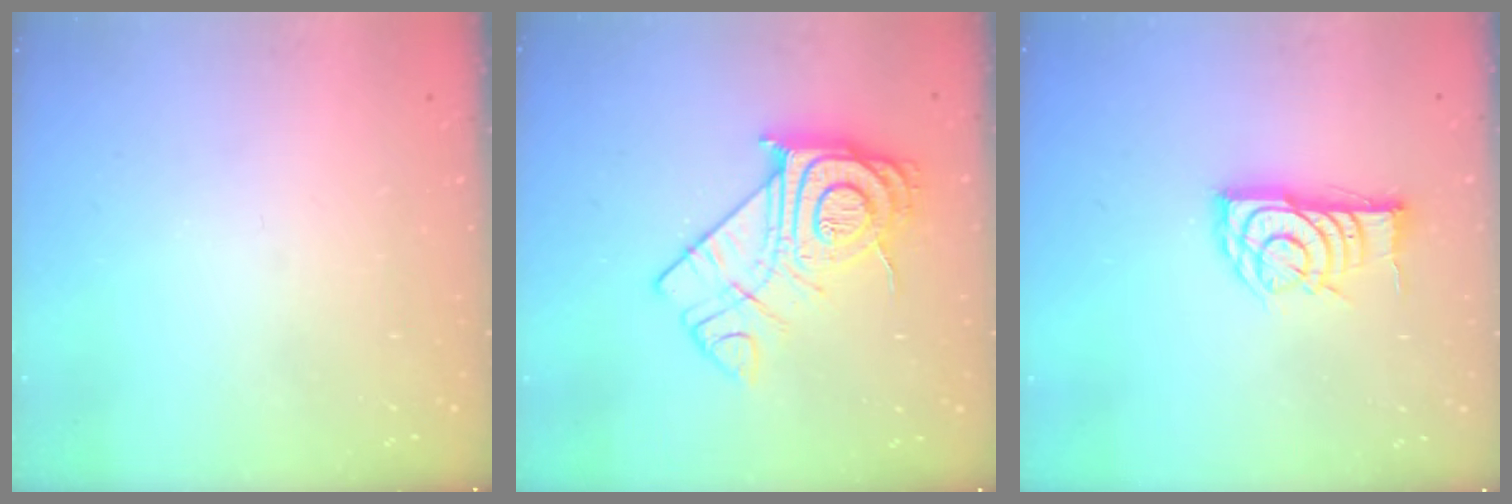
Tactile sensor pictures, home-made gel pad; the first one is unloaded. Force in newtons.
{"total": 18.3, "press": 18.3, "slide": 1.4}
{"total": 13.0, "press": 13.0, "slide": 0.8}